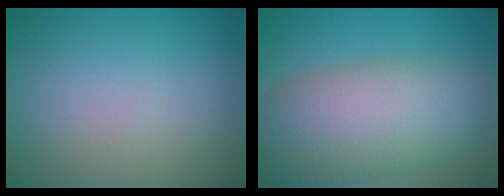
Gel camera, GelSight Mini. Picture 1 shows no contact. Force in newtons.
{"total": 10.4, "press": 10.4, "slide": 0.7}